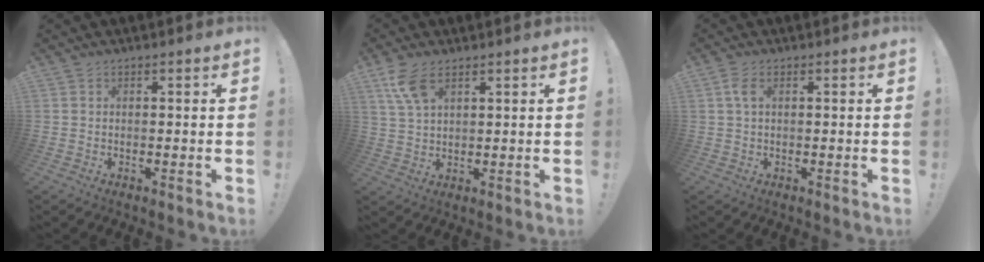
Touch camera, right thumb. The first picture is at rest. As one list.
[{"total": 8.0, "force": [4.6, 3.4, 5.5], "torque": [-0.096, -0.016, 0.089]}, {"total": 3.2, "force": [0.9, 1.5, 2.7], "torque": [-0.063, 0.003, 0.014]}]